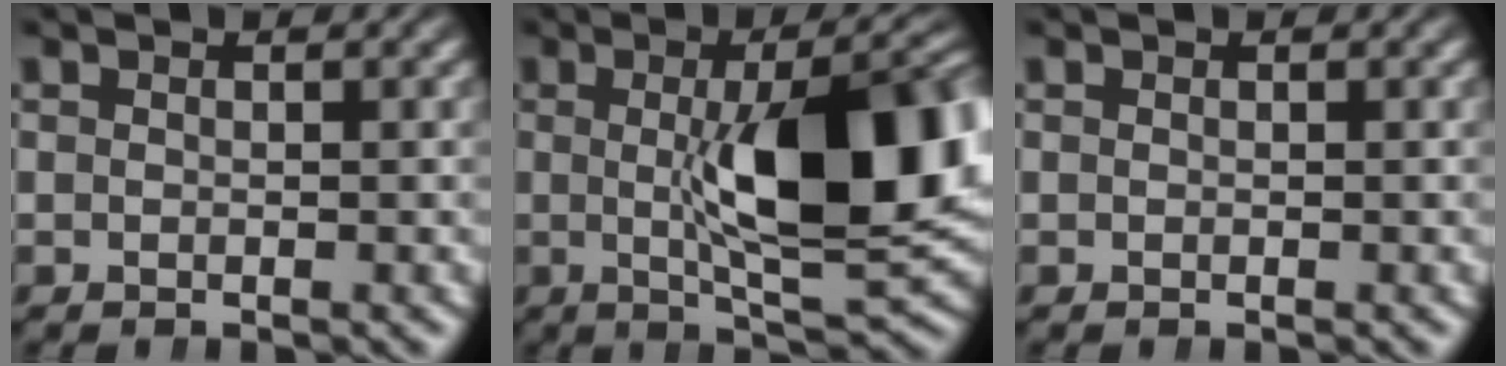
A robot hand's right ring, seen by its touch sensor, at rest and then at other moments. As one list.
[{"total": 14.1, "force": [0.1, 4.5, 13.4], "torque": [-0.186, 0.000, 0.009]}, {"total": 0.0}]